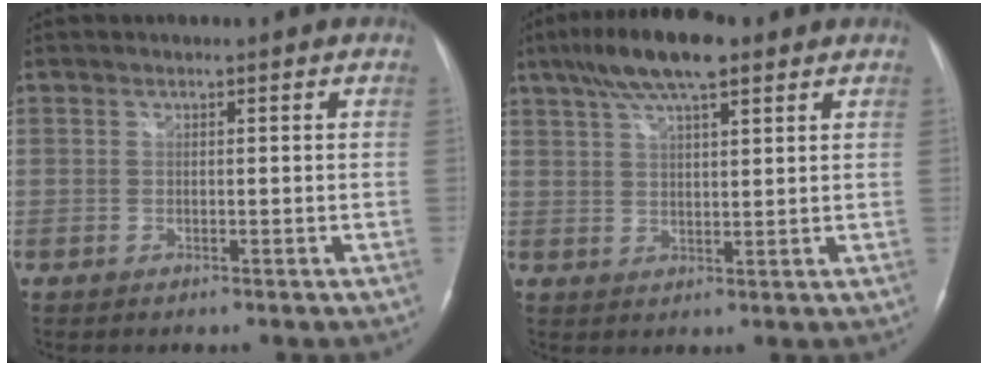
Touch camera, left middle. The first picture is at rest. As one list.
[{"total": 10.4, "force": [6.8, 2.4, 7.4], "torque": [-0.138, 0.022, 0.116]}]